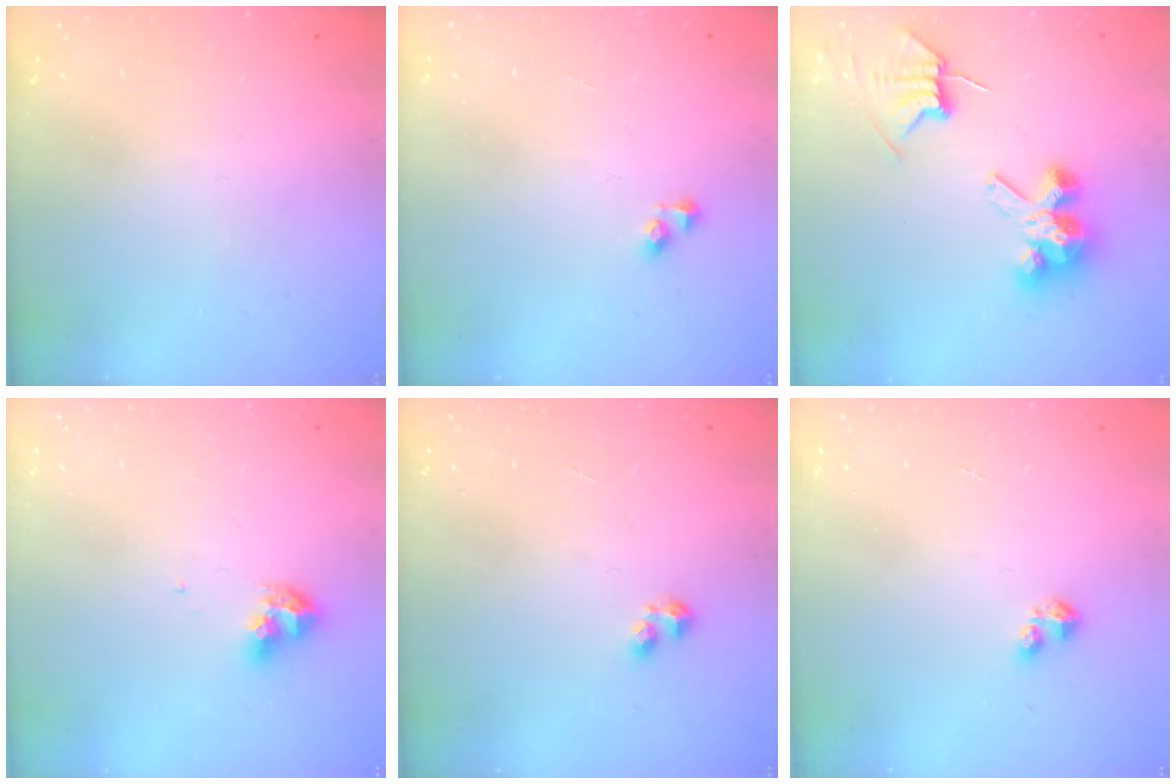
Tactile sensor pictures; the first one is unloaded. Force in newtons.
{"total": 2.5, "press": 2.5, "slide": 0.2}
{"total": 7.6, "press": 7.6, "slide": 0.8}
{"total": 9.0, "press": 9.0, "slide": 0.9}
{"total": 3.1, "press": 3.1, "slide": 0.6}
{"total": 1.6, "press": 1.6, "slide": 0.3}